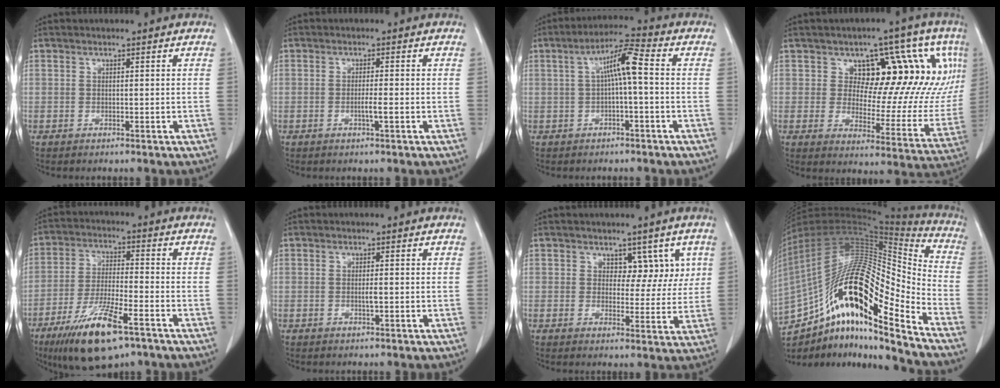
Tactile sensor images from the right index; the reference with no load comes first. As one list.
[{"total": 1.8, "force": [-0.5, -0.2, 1.7], "torque": [-0.032, 0.000, -0.008]}, {"total": 6.4, "force": [0.3, 0.5, 6.3], "torque": [-0.110, 0.024, 0.004]}, {"total": 18.3, "force": [7.0, 8.9, 14.4], "torque": [-0.163, 0.014, 0.094]}, {"total": 13.2, "force": [-7.9, 2.6, 10.2], "torque": [-0.198, -0.027, -0.135]}, {"total": 0.9, "force": [-0.1, 0.0, 0.9], "torque": [-0.019, 0.000, 0.000]}, {"total": 5.1, "force": [2.5, 3.3, 3.0], "torque": [-0.017, 0.006, 0.033]}, {"total": 28.3, "force": [-15.5, 5.8, 22.9], "torque": [-0.411, 0.015, -0.268]}]